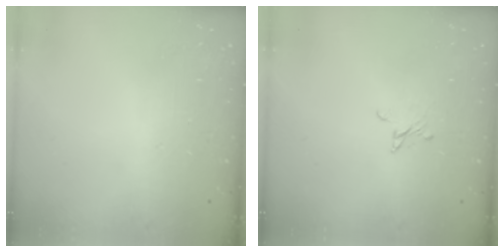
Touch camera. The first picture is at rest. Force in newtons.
{"total": 2.5, "press": 2.5, "slide": 0.2}